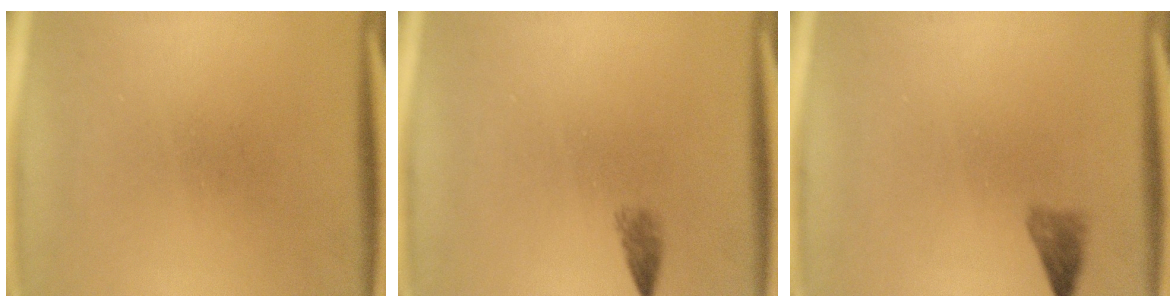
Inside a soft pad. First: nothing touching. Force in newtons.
{"total": 1.3}
{"total": 1.7}